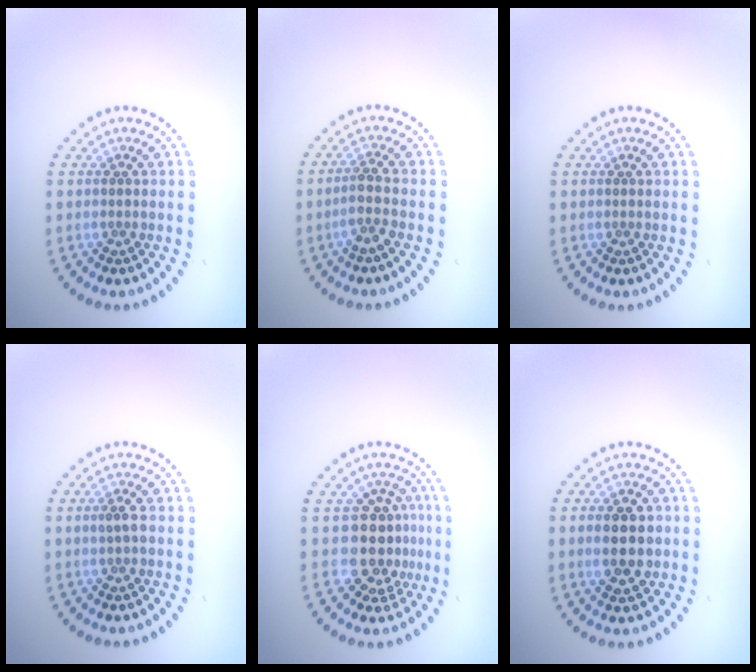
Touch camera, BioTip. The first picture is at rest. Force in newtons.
{"total": 1.9, "press": 1.5, "slide": 1.1}
{"total": 0.0}
{"total": 1.3, "press": 1.3, "slide": 0.4}
{"total": 4.1, "press": 3.5, "slide": 2.3}
{"total": 3.7, "press": 3.7, "slide": 0.1}